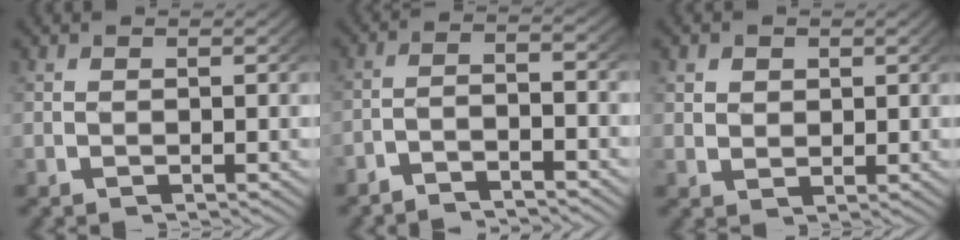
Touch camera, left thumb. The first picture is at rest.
{"total": 3.1, "force": [-2.4, 0.7, 1.8], "torque": [-0.031, -0.004, -0.048]}
{"total": 1.9, "force": [0.9, 1.6, 0.7], "torque": [-0.011, -0.009, 0.025]}